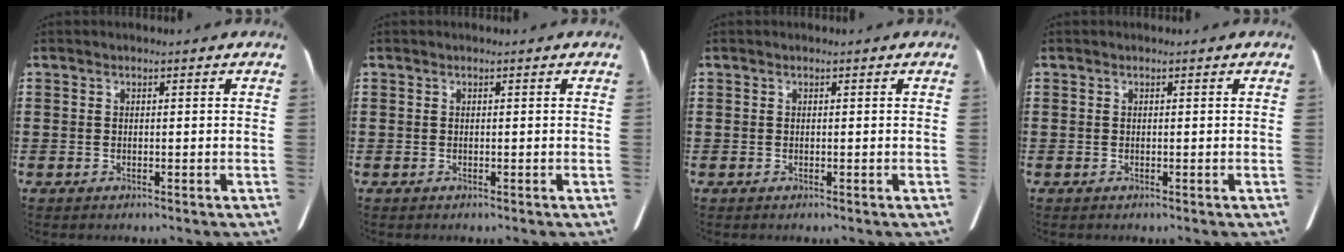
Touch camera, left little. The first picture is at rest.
{"total": 0.0}
{"total": 0.0}
{"total": 0.0}